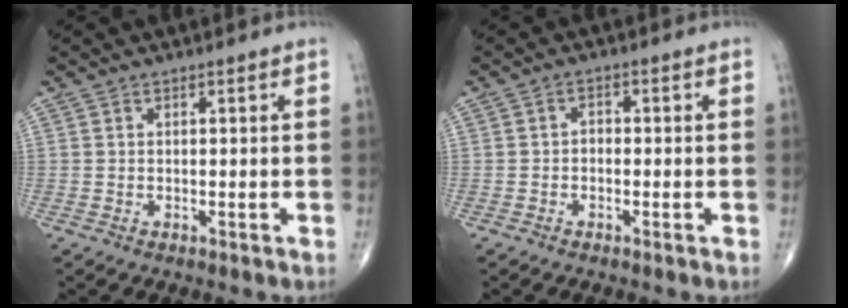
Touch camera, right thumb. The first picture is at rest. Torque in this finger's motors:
{"motor_torque": [-0.20, -0.03, -0.13, -0.08, 0.01]}